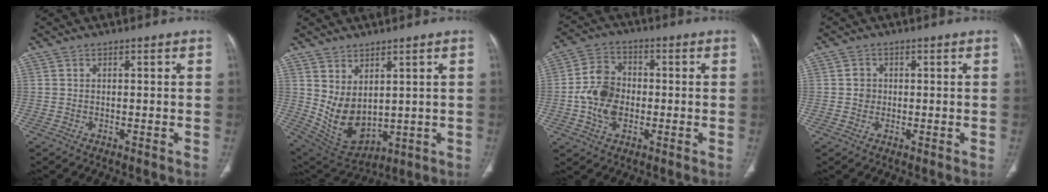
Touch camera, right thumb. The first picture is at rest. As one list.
[{"total": 10.0, "force": [2.4, 6.2, 7.5], "torque": [-0.117, -0.024, 0.079]}, {"total": 10.0, "force": [-1.5, 7.2, 6.8], "torque": [-0.115, 0.014, -0.034]}, {"total": 1.9, "force": [0.0, 1.8, 0.7], "torque": [-0.002, 0.004, 0.001]}]